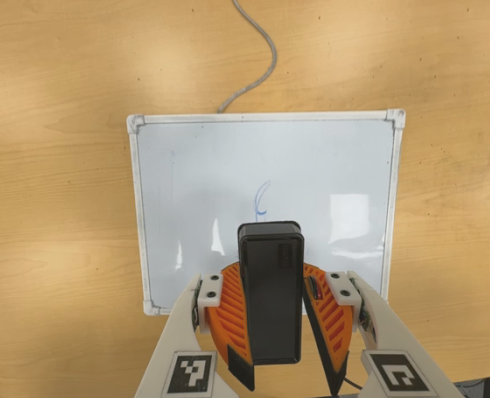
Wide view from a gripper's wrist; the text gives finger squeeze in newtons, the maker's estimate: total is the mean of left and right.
{"total": 8.3, "left": 8.9, "right": 7.8}